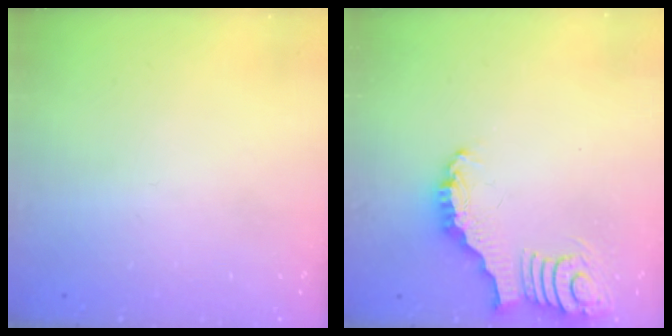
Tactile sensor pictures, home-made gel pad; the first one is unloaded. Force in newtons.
{"total": 3.8, "press": 3.7, "slide": 0.6}